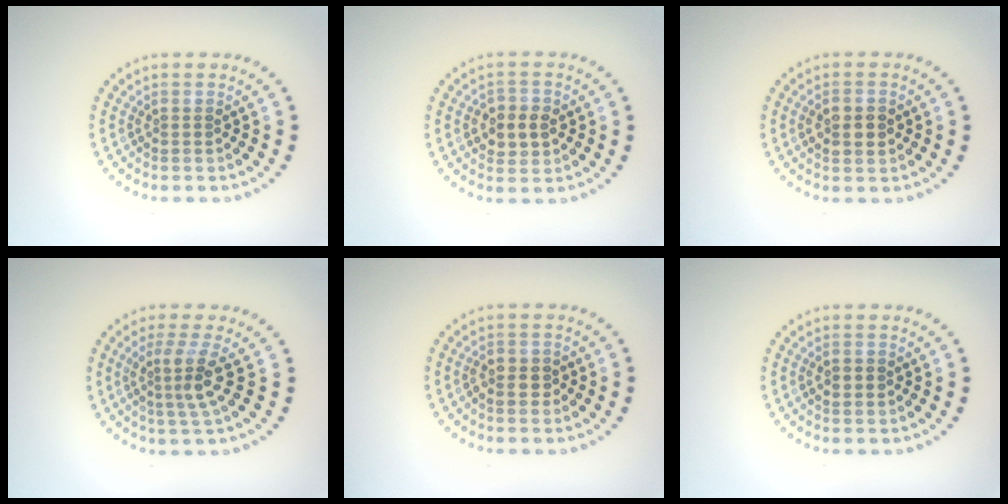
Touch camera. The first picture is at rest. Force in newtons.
{"total": 2.8, "press": 2.8, "slide": 0.4}
{"total": 2.4, "press": 2.4, "slide": 0.3}
{"total": 3.2, "press": 2.3, "slide": 2.2}
{"total": 1.4, "press": 1.4, "slide": 0.4}
{"total": 1.8, "press": 1.8, "slide": 0.1}